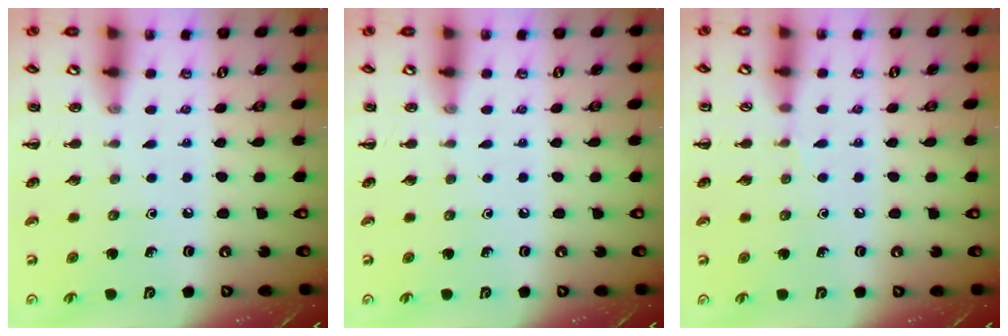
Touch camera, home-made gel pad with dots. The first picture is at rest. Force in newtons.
{"total": 0.0}
{"total": 3.1, "press": 2.9, "slide": 1.1}